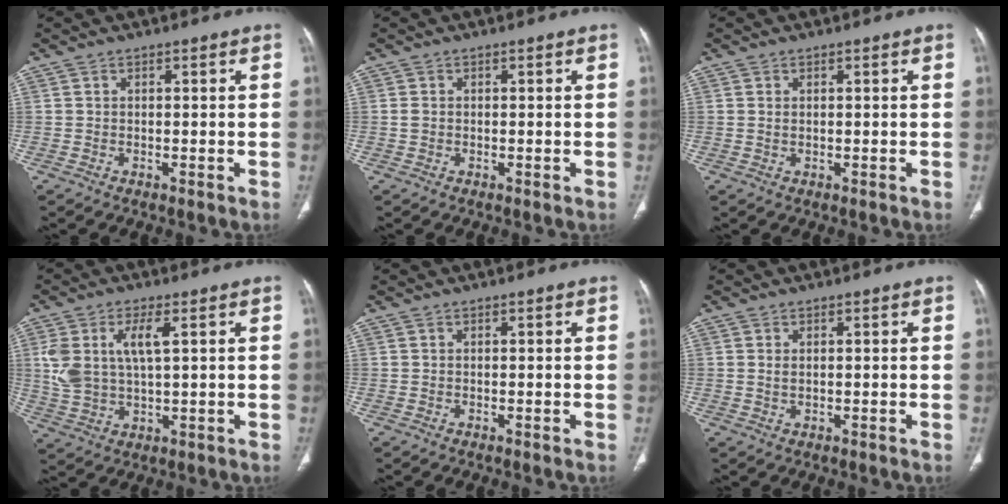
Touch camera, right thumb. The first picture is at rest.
{"total": 1.0, "force": [0.0, 0.9, 0.6], "torque": [-0.012, 0.003, 0.001]}
{"total": 0.6, "force": [0.2, 0.4, 0.5], "torque": [-0.011, -0.001, 0.004]}
{"total": 9.6, "force": [2.6, 4.3, 8.2], "torque": [-0.179, -0.002, 0.059]}
{"total": 0.0}
{"total": 1.1, "force": [0.3, 0.6, 0.9], "torque": [-0.017, -0.002, 0.008]}